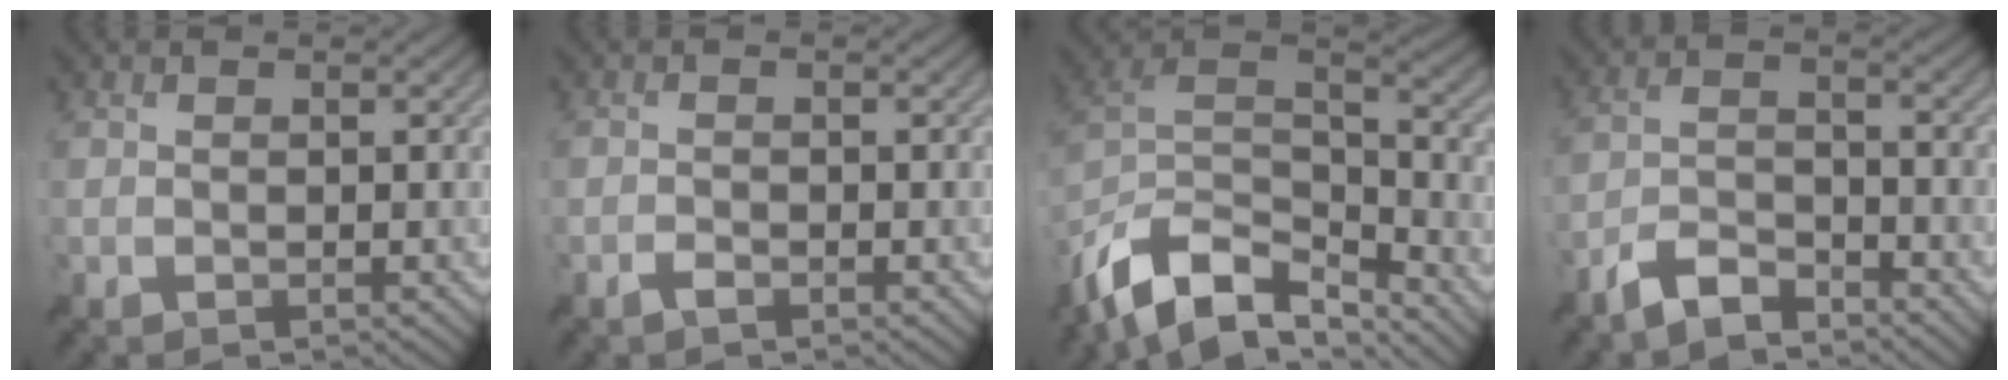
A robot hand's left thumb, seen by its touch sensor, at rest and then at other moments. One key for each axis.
{"total": 1.0, "fx": -0.8, "fy": 0.3, "fz": 0.5, "tx": -0.008, "ty": 0.001, "tz": -0.017}
{"total": 14.3, "fx": -10.5, "fy": 6.3, "fz": 7.4, "tx": -0.197, "ty": -0.009, "tz": -0.181}
{"total": 5.0, "fx": -4.2, "fy": 1.3, "fz": 2.3, "tx": -0.047, "ty": 0.000, "tz": -0.091}